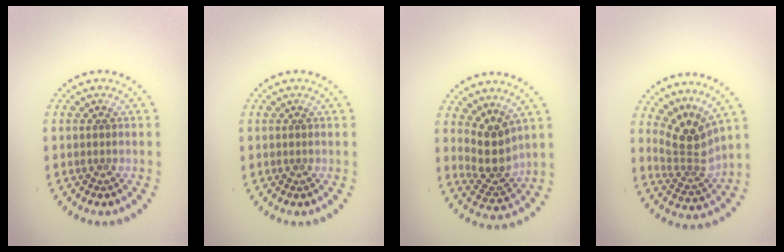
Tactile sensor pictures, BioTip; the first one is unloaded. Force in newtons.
{"total": 0.0}
{"total": 3.5, "press": 2.7, "slide": 2.2}
{"total": 3.8, "press": 2.7, "slide": 2.8}